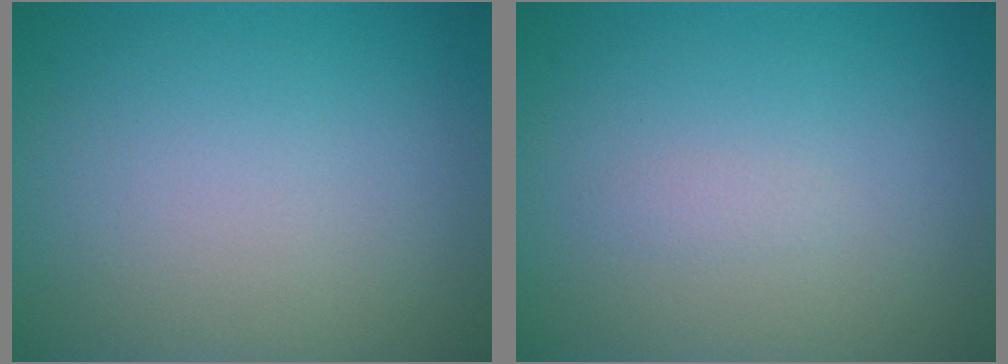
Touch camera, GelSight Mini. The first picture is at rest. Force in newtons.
{"total": 0.6, "press": 0.6, "slide": 0.0}